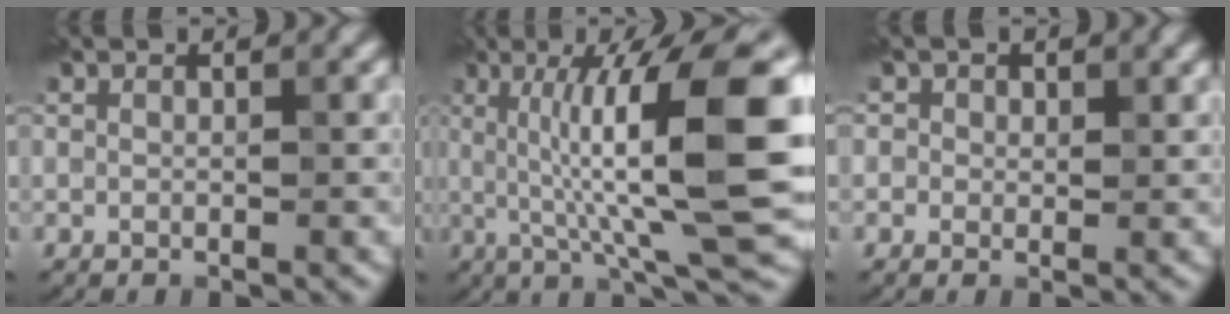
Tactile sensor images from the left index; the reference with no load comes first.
{"total": 12.2, "force": [1.4, 2.4, 11.9], "torque": [-0.172, 0.009, 0.025]}
{"total": 1.5, "force": [0.8, 1.3, 0.2], "torque": [0.011, 0.000, -0.003]}